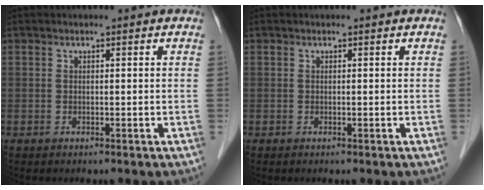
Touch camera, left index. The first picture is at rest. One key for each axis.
{"total": 0.0}